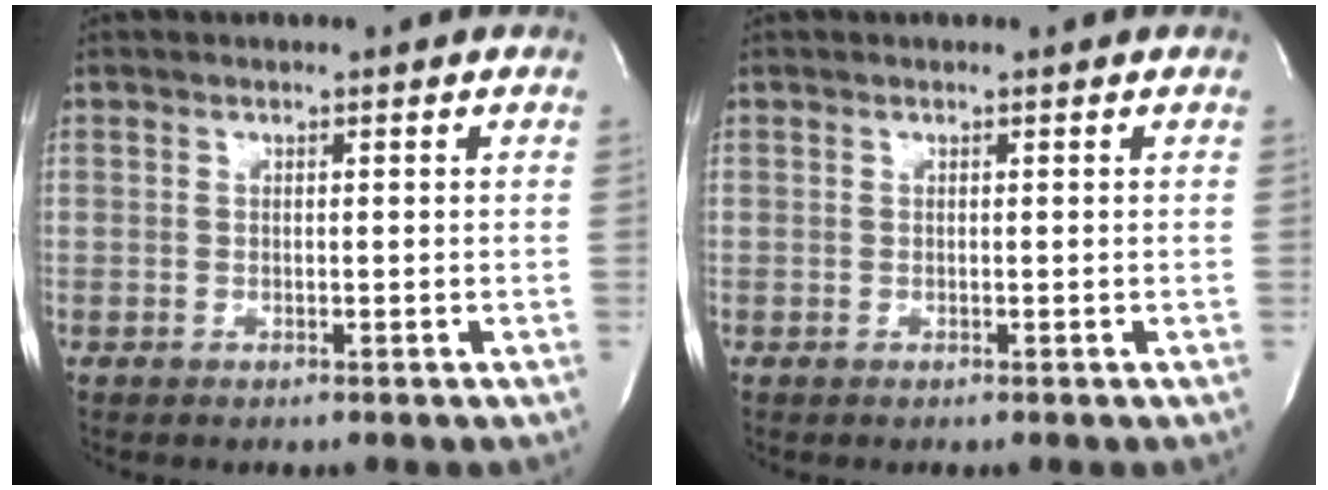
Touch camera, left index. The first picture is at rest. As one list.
[{"total": 0.0}]